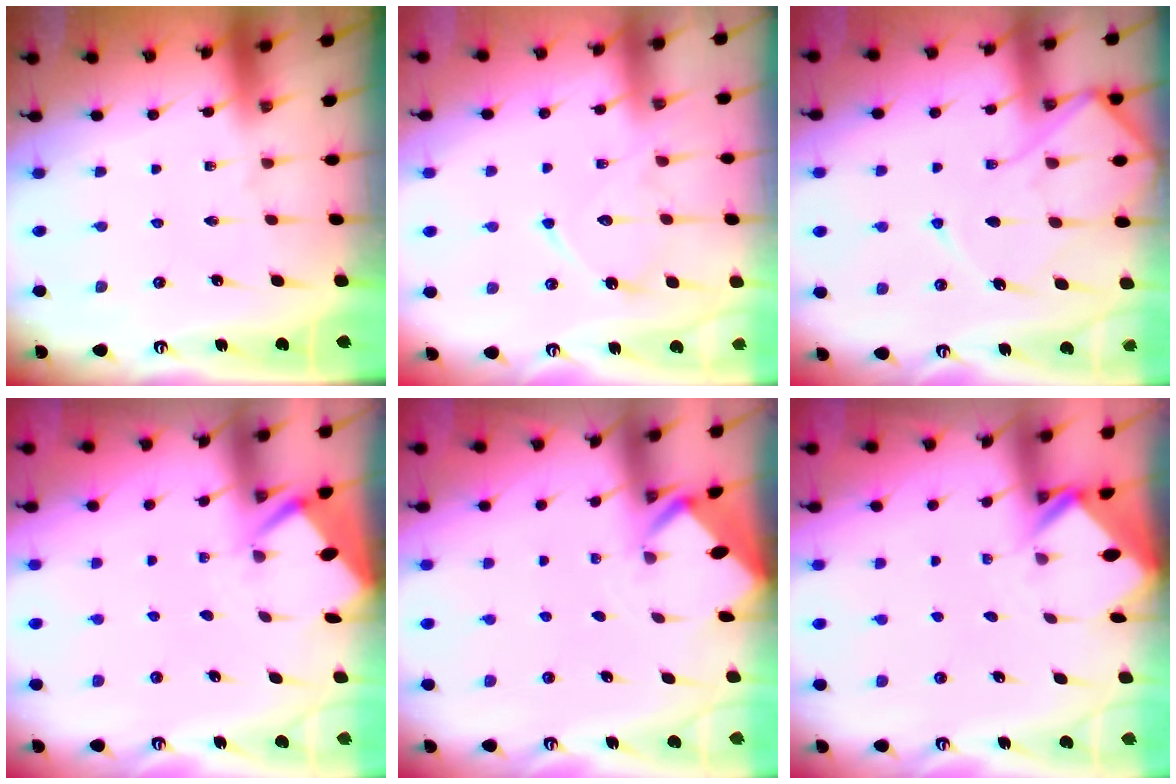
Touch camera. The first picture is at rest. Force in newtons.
{"total": 12.0, "press": 12.0, "slide": 0.9}
{"total": 11.4, "press": 11.4, "slide": 1.3}
{"total": 2.8, "press": 2.8, "slide": 0.3}
{"total": 2.2, "press": 2.2, "slide": 0.2}
{"total": 2.6, "press": 2.6, "slide": 0.2}